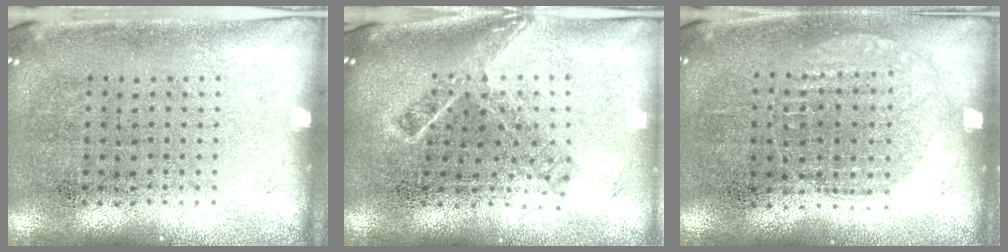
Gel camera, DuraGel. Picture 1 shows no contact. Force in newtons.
{"total": 1.9, "press": 1.4, "slide": 1.3}
{"total": 0.9, "press": 0.8, "slide": 0.4}